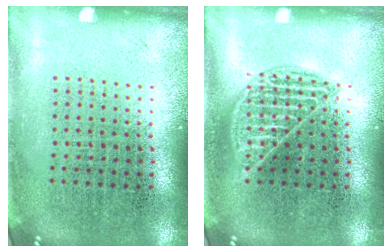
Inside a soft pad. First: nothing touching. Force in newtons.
{"total": 1.7, "press": 1.7, "slide": 0.1}